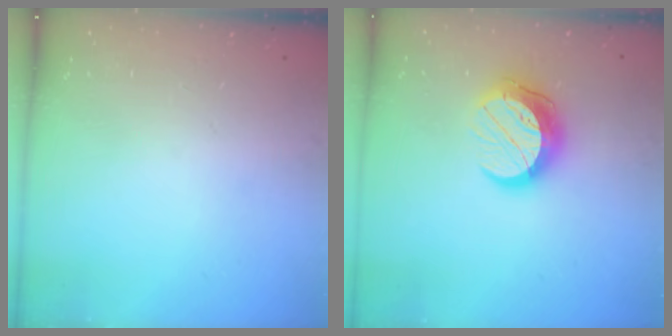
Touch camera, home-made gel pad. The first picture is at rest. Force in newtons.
{"total": 12.2, "press": 12.2, "slide": 0.9}